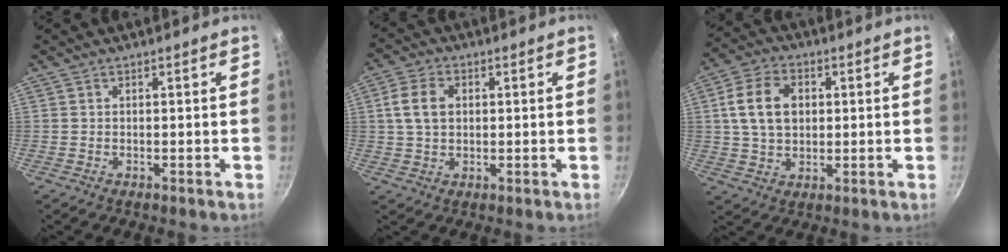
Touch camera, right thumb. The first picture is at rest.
{"total": 6.9, "force": [1.2, 4.9, 4.7], "torque": [-0.078, 0.008, 0.019]}
{"total": 11.1, "force": [2.0, 8.0, 7.5], "torque": [-0.121, 0.011, 0.031]}